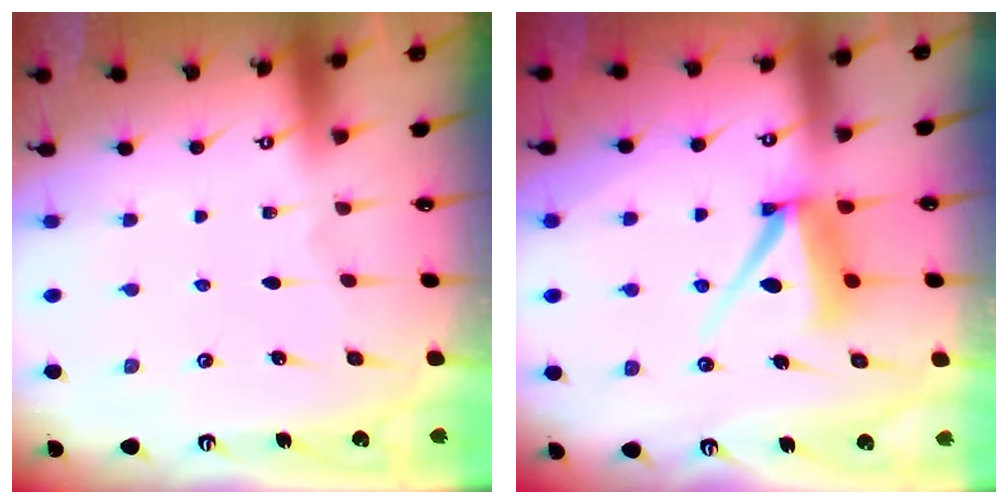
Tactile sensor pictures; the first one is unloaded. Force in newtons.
{"total": 8.3, "press": 8.3, "slide": 0.9}